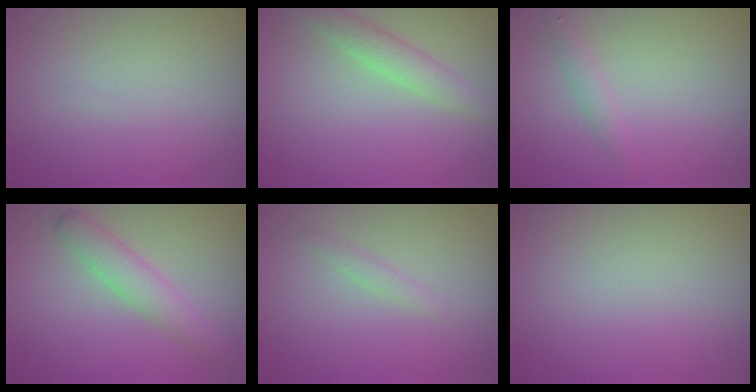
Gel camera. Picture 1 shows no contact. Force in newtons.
{"total": 2.5, "press": 2.5, "slide": 0.1}
{"total": 1.2, "press": 1.2, "slide": 0.0}
{"total": 2.8, "press": 2.7, "slide": 0.1}
{"total": 0.9, "press": 0.9, "slide": 0.1}
{"total": 0.0}